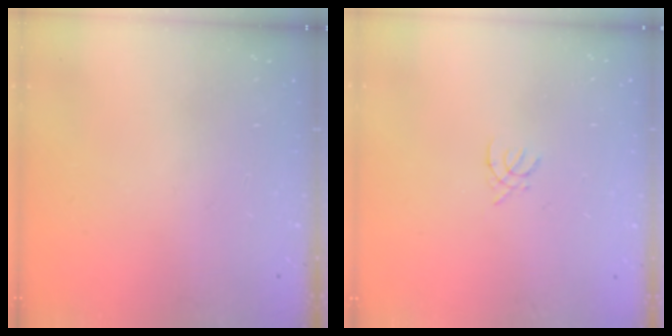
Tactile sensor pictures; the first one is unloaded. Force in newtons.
{"total": 1.8, "press": 1.8, "slide": 0.4}